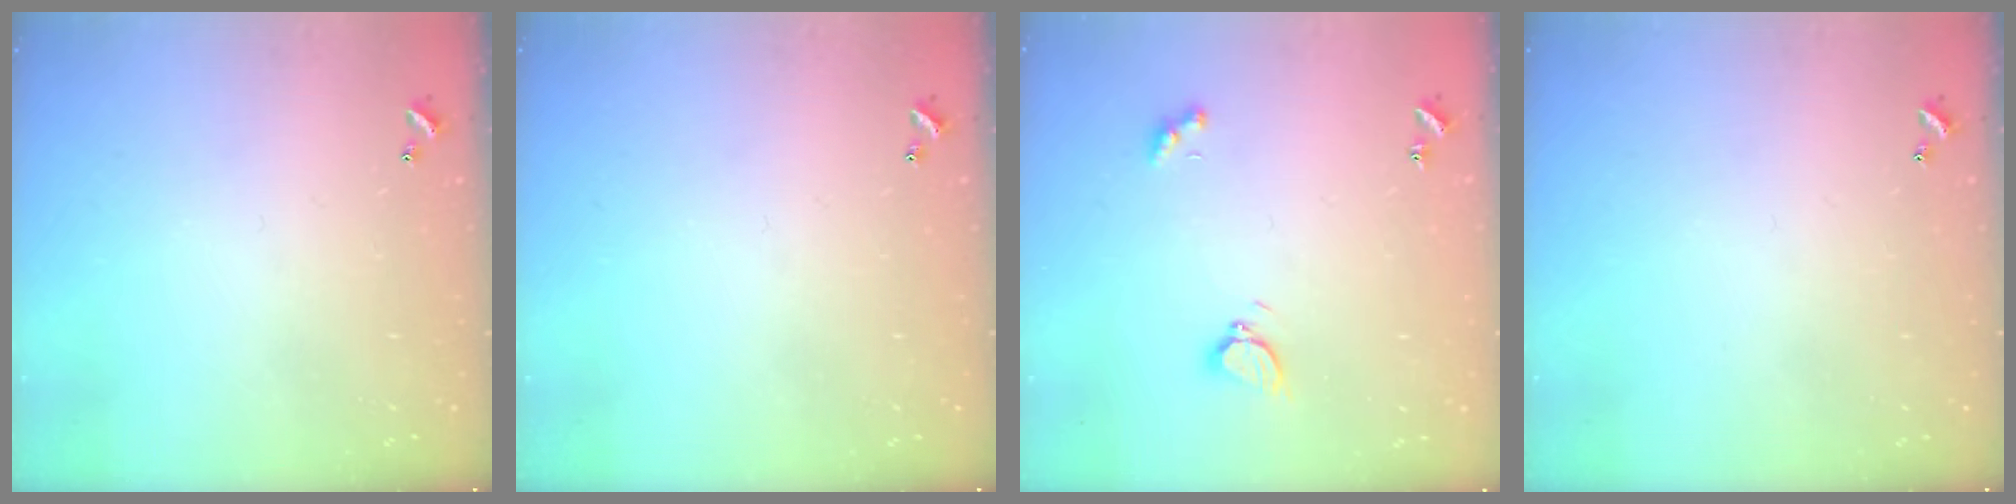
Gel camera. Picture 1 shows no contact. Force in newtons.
{"total": 0.0}
{"total": 2.9, "press": 2.8, "slide": 0.7}
{"total": 0.0}